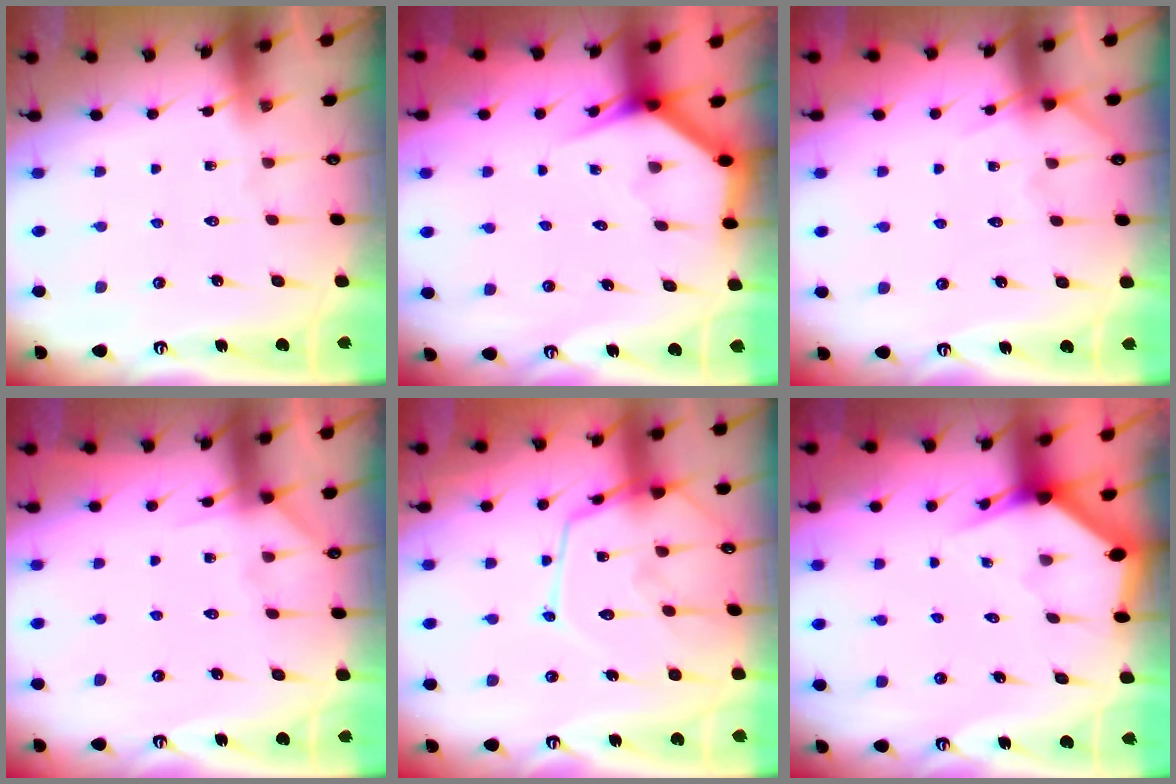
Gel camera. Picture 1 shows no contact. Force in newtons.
{"total": 3.4, "press": 3.4, "slide": 0.3}
{"total": 4.1, "press": 4.1, "slide": 0.5}
{"total": 5.2, "press": 5.1, "slide": 0.8}
{"total": 15.2, "press": 15.2, "slide": 0.9}
{"total": 2.6, "press": 2.6, "slide": 0.2}